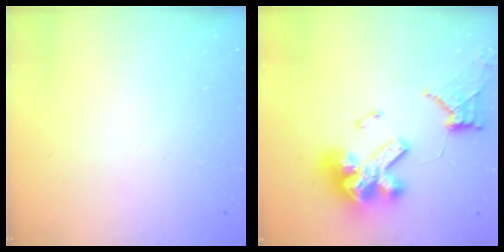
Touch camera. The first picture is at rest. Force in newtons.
{"total": 16.7, "press": 16.6, "slide": 1.9}